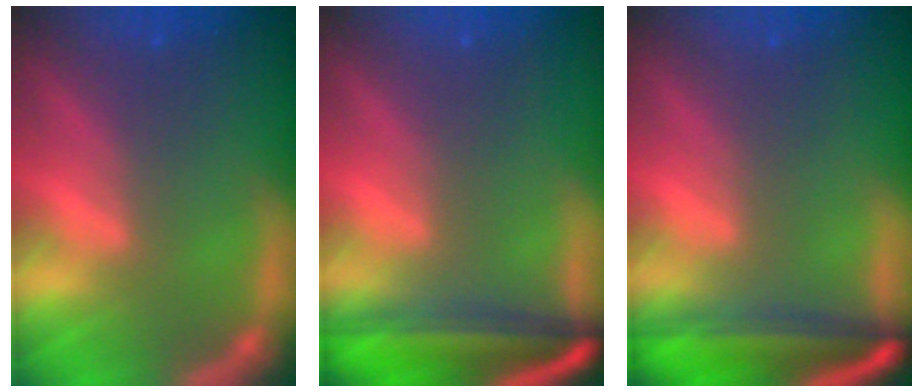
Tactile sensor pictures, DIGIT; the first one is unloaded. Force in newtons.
{"total": 9.5}
{"total": 8.6}